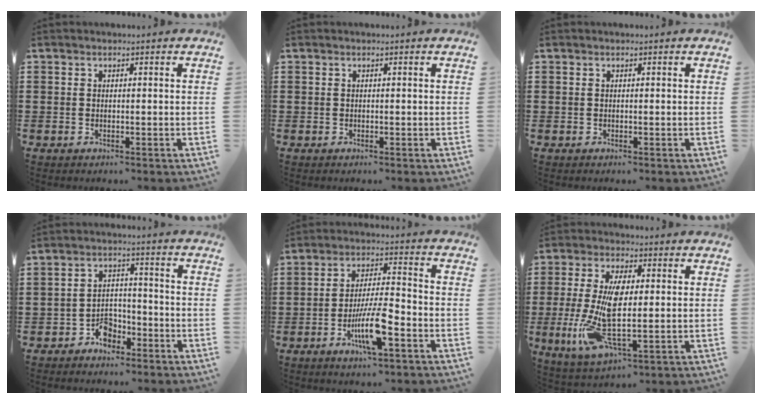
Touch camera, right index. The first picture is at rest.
{"total": 0.0}
{"total": 0.0}
{"total": 4.2, "force": [-3.0, 2.4, 1.6], "torque": [-0.031, 0.011, -0.058]}
{"total": 8.9, "force": [-3.7, 1.9, 7.9], "torque": [-0.158, -0.007, -0.070]}
{"total": 11.5, "force": [0.0, 4.5, 10.6], "torque": [-0.231, -0.014, 0.002]}